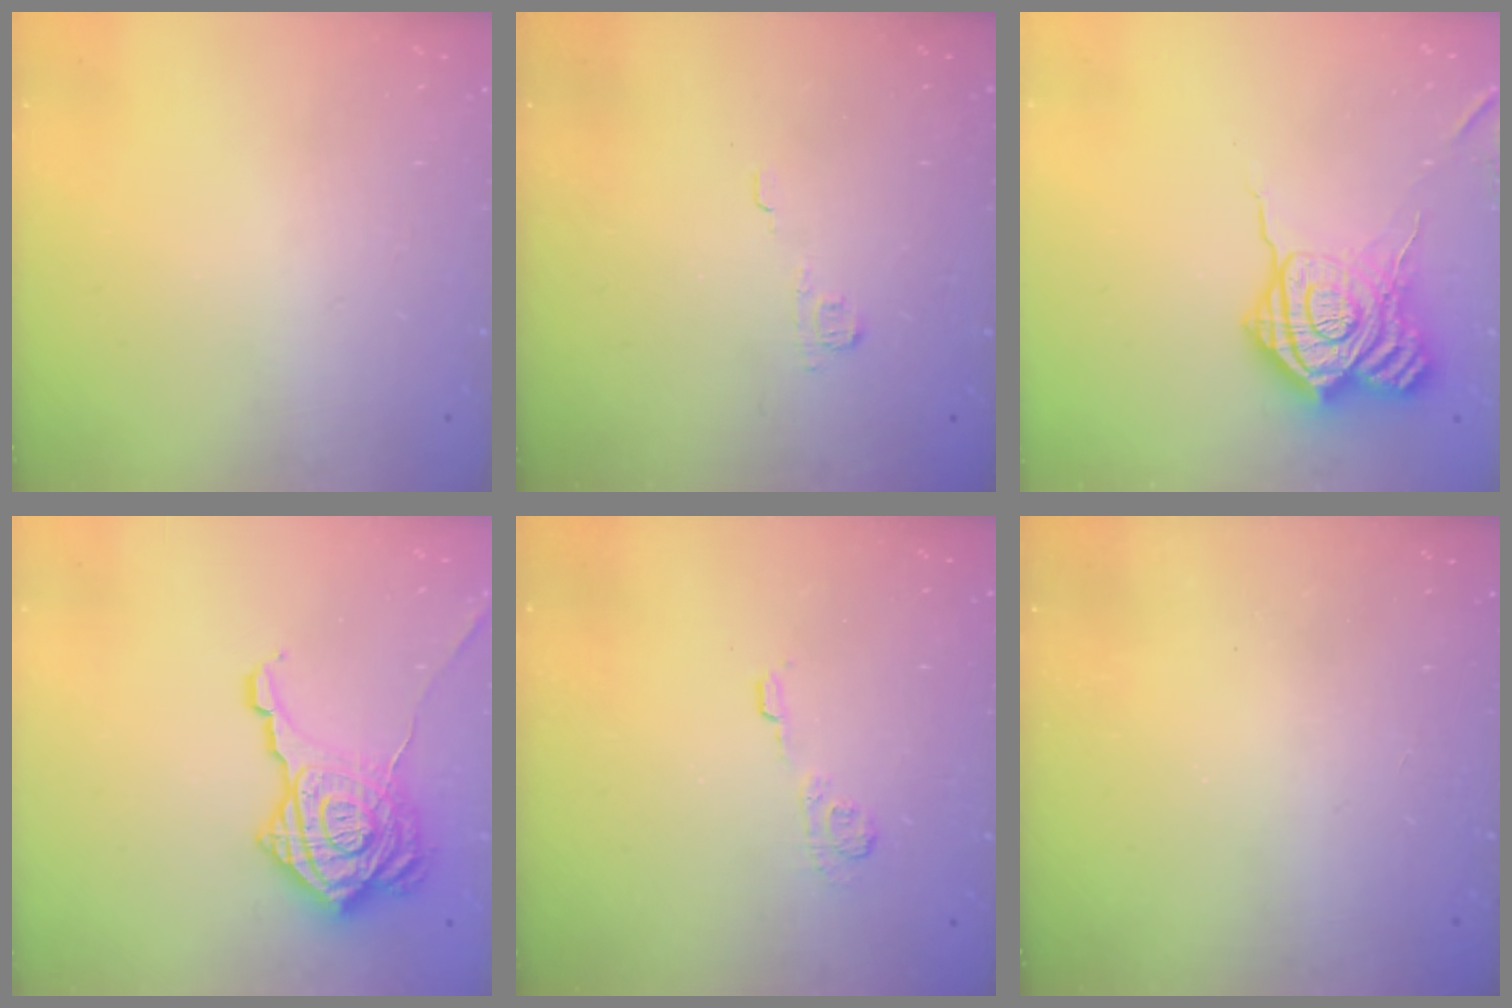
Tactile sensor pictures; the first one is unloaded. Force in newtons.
{"total": 3.8, "press": 3.6, "slide": 1.1}
{"total": 19.7, "press": 19.7, "slide": 1.0}
{"total": 22.9, "press": 22.9, "slide": 1.3}
{"total": 5.2, "press": 5.1, "slide": 0.9}
{"total": 2.5, "press": 2.4, "slide": 0.8}